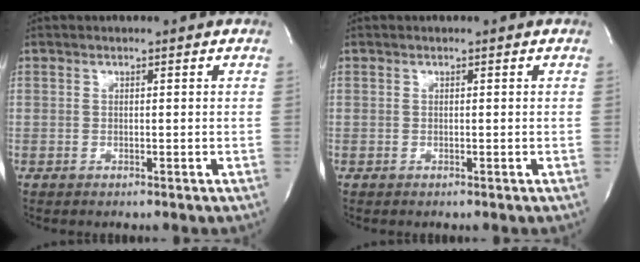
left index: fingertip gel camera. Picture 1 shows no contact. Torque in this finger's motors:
{"motor_torque": [-0.01, 0.01, 0.00, 0.00]}